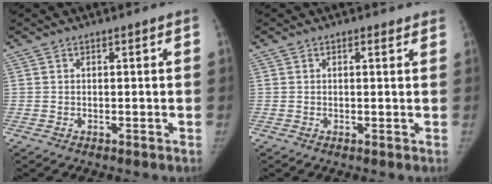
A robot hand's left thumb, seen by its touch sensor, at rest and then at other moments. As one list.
[{"total": 1.2, "force": [0.8, 0.5, 0.6], "torque": [-0.005, -0.004, 0.008]}]